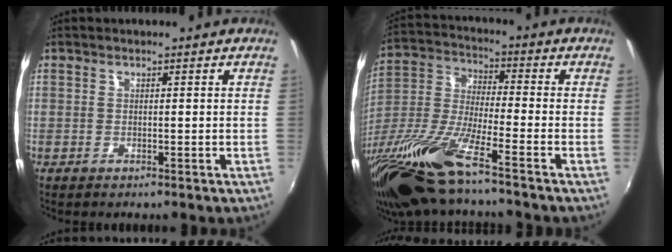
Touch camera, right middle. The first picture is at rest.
{"total": 17.7, "force": [-13.0, 1.3, 12.1], "torque": [-0.254, -0.037, -0.259]}